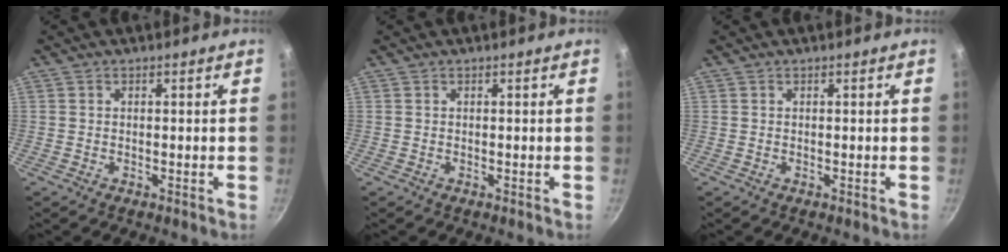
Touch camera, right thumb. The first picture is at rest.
{"total": 0.0}
{"total": 0.0}